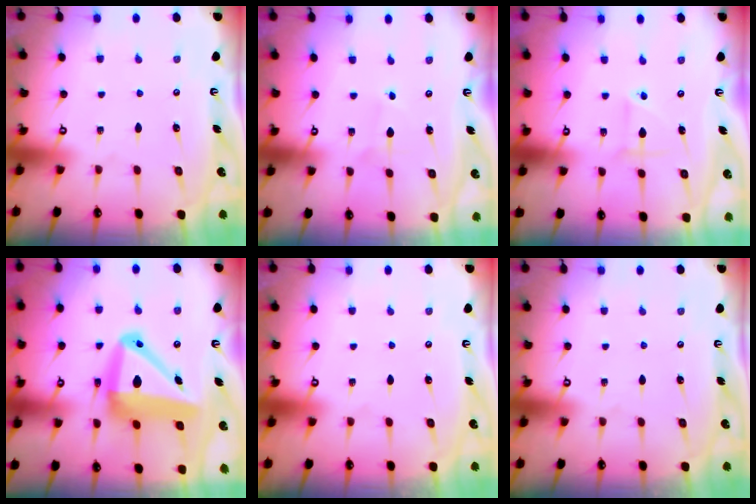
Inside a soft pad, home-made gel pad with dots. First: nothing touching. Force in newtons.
{"total": 1.1, "press": 1.1, "slide": 0.1}
{"total": 2.4, "press": 2.4, "slide": 0.2}
{"total": 15.7, "press": 15.4, "slide": 3.0}
{"total": 0.0}
{"total": 0.0}